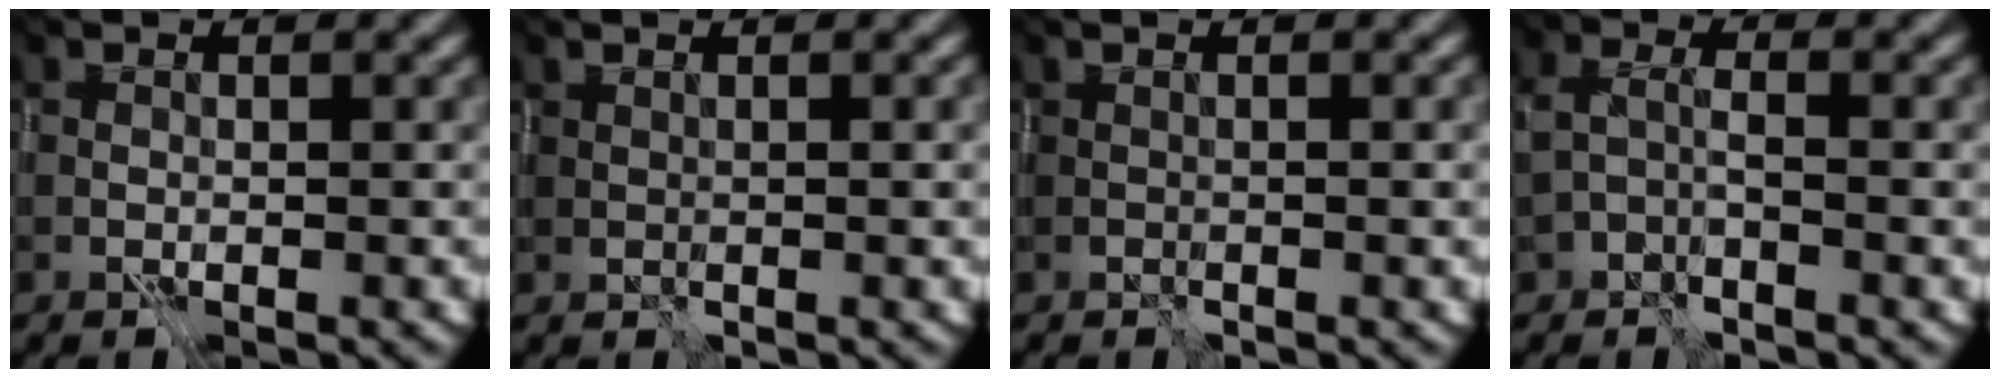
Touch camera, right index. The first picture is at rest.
{"total": 1.0, "force": [0.9, 0.2, -0.2], "torque": [-0.004, -0.004, 0.013]}
{"total": 0.0}
{"total": 1.8, "force": [-1.6, 0.2, 0.9], "torque": [-0.020, -0.001, -0.022]}